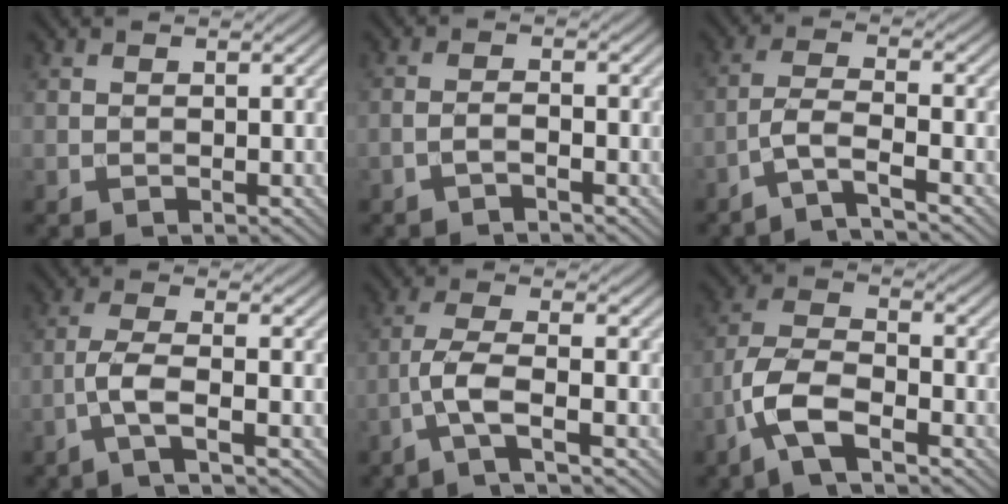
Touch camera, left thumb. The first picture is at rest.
{"total": 1.5, "force": [-1.2, 0.2, 1.0], "torque": [-0.019, 0.007, -0.028]}
{"total": 4.2, "force": [-2.7, 0.6, 3.1], "torque": [-0.058, 0.010, -0.075]}
{"total": 3.7, "force": [-1.7, 0.4, 3.3], "torque": [-0.071, 0.010, -0.050]}
{"total": 4.5, "force": [-2.1, 0.6, 3.9], "torque": [-0.083, 0.008, -0.059]}
{"total": 7.3, "force": [-4.2, 2.6, 5.3], "torque": [-0.114, 0.004, -0.099]}